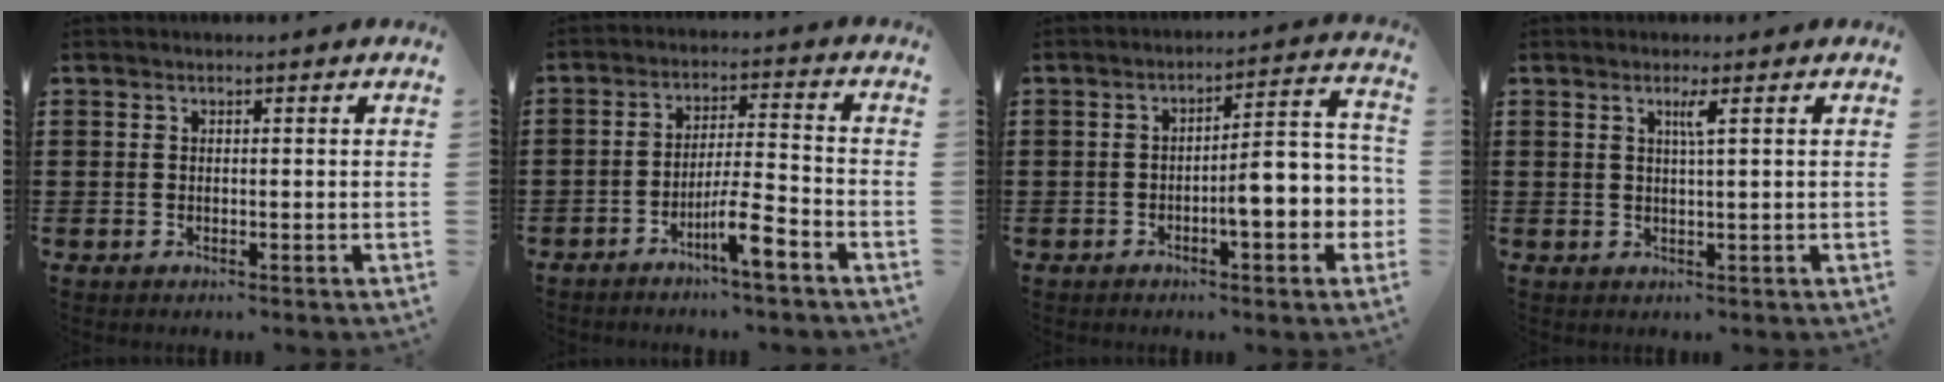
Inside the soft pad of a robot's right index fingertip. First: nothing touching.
{"total": 7.1, "force": [-4.5, 0.9, 5.5], "torque": [-0.101, 0.000, -0.081]}
{"total": 7.3, "force": [-2.0, 1.9, 6.8], "torque": [-0.091, -0.021, -0.042]}
{"total": 2.0, "force": [0.8, -0.3, 1.8], "torque": [-0.035, -0.004, 0.010]}